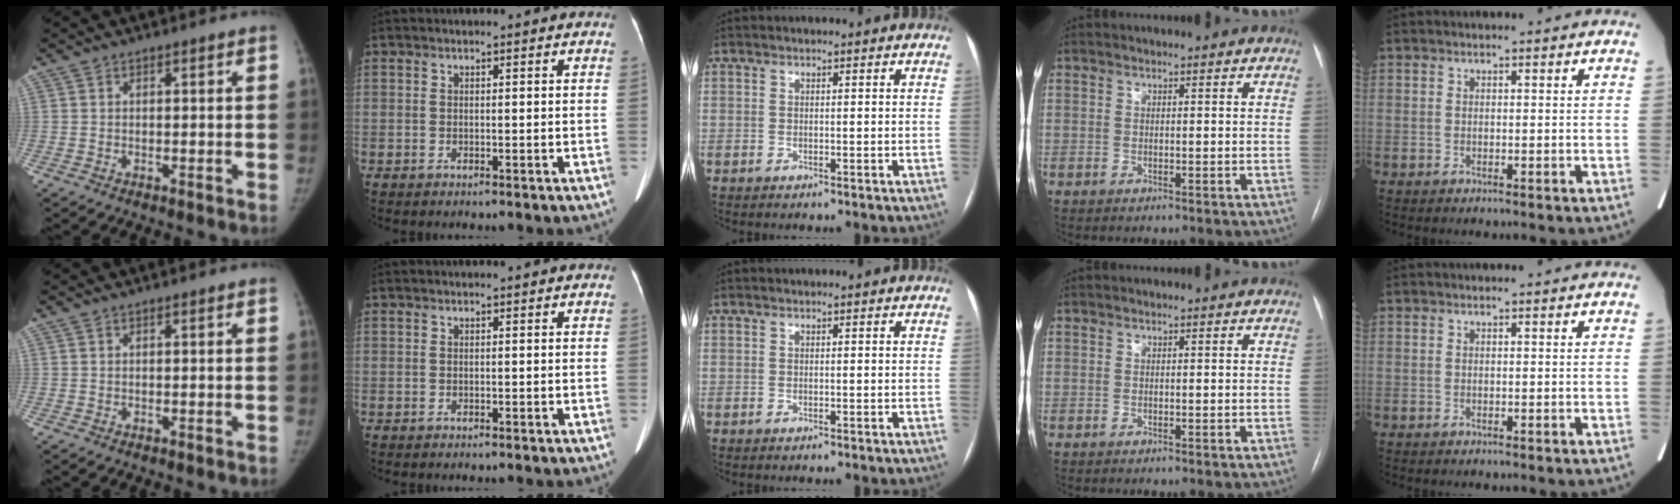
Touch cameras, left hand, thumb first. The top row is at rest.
{}